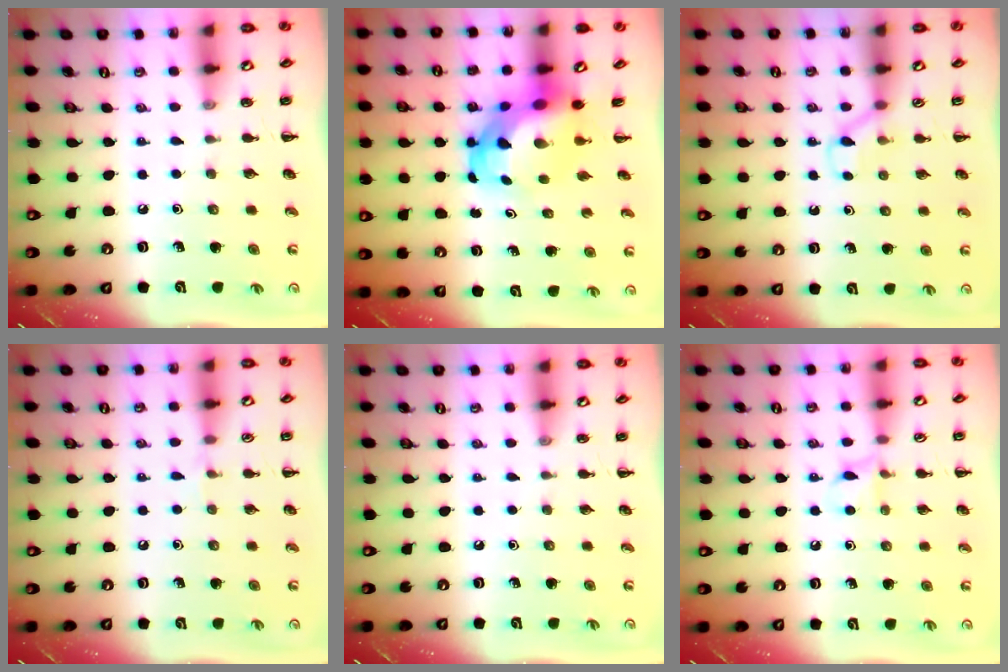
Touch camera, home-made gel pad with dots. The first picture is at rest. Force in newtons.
{"total": 6.1, "press": 5.8, "slide": 1.8}
{"total": 4.0, "press": 3.7, "slide": 1.5}
{"total": 3.8, "press": 3.5, "slide": 1.4}
{"total": 0.0}
{"total": 6.3, "press": 6.0, "slide": 1.8}